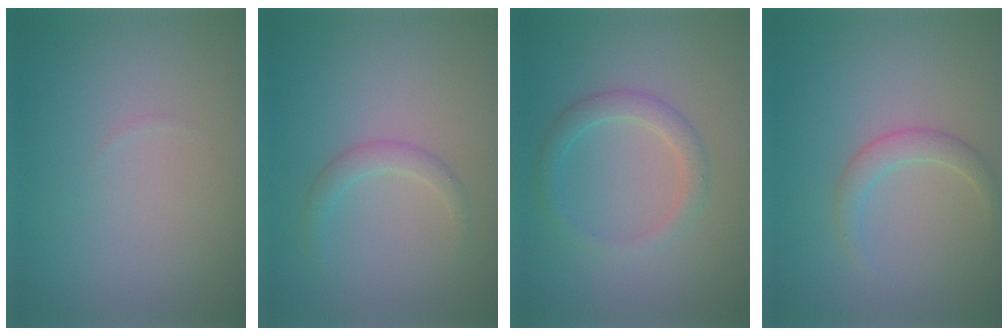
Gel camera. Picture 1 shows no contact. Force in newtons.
{"total": 1.5, "press": 1.5, "slide": 0.1}
{"total": 2.2, "press": 2.2, "slide": 0.0}
{"total": 1.9, "press": 1.9, "slide": 0.1}